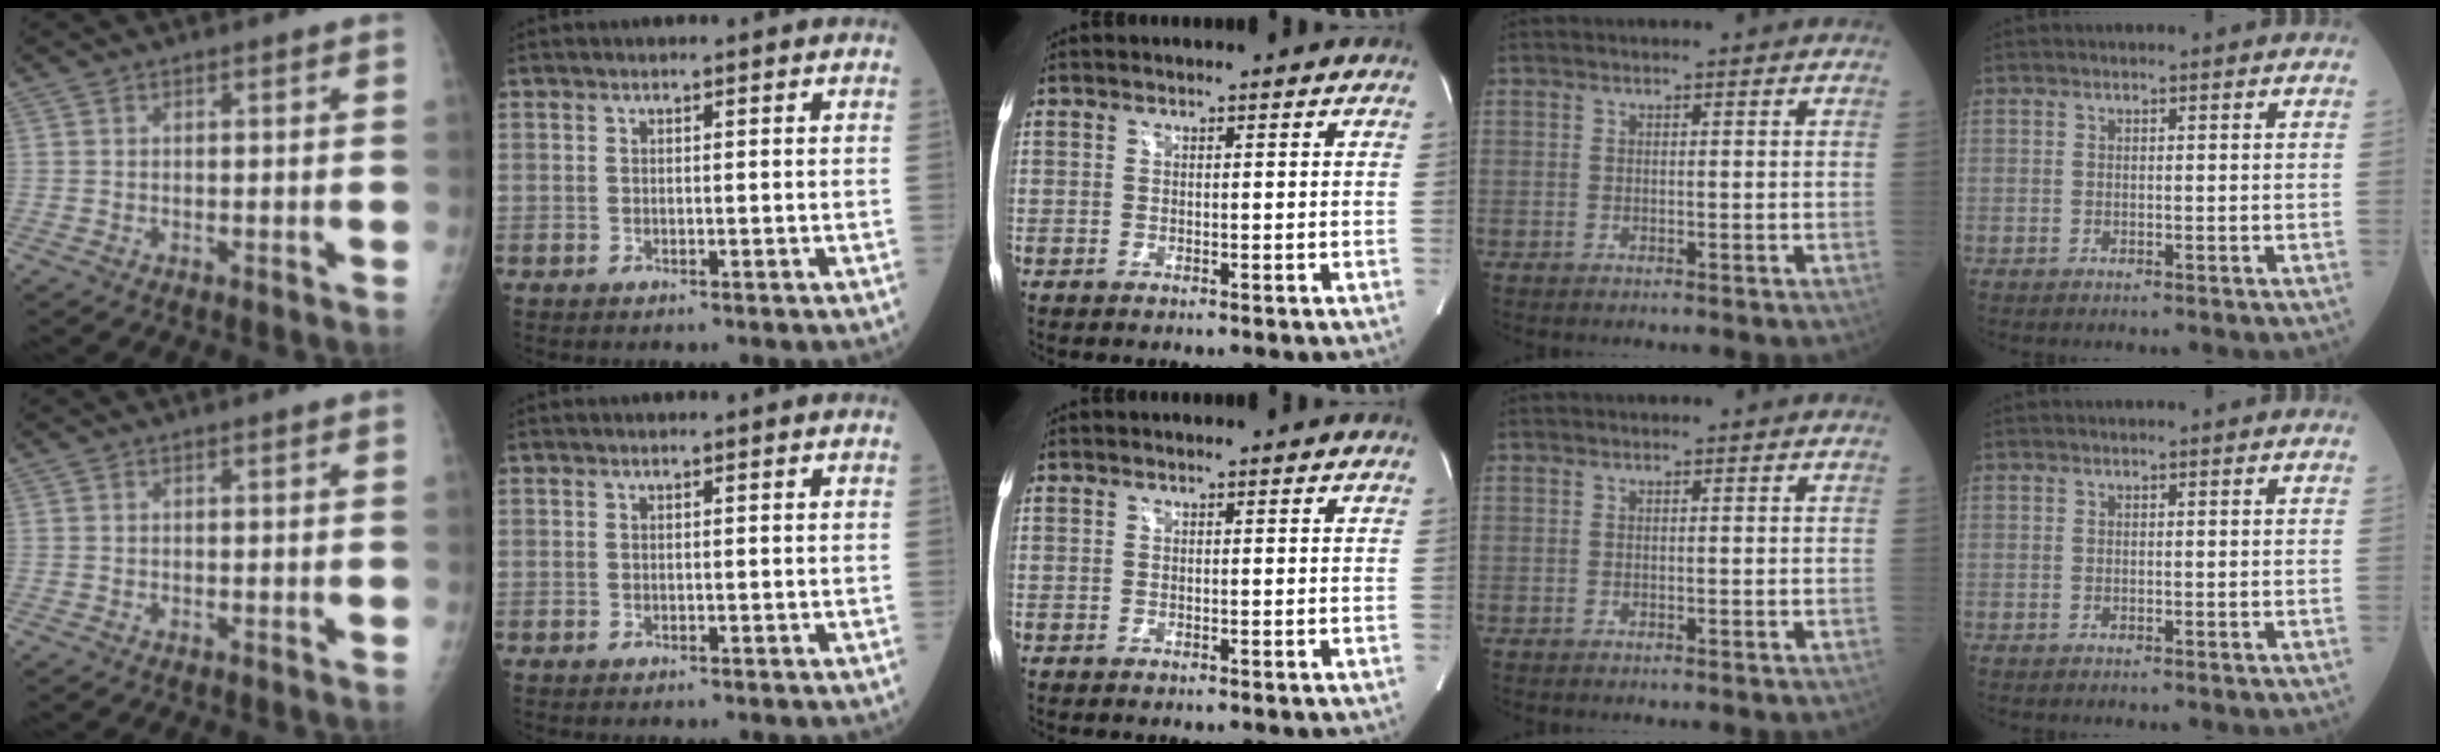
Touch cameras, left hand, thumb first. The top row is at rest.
{}